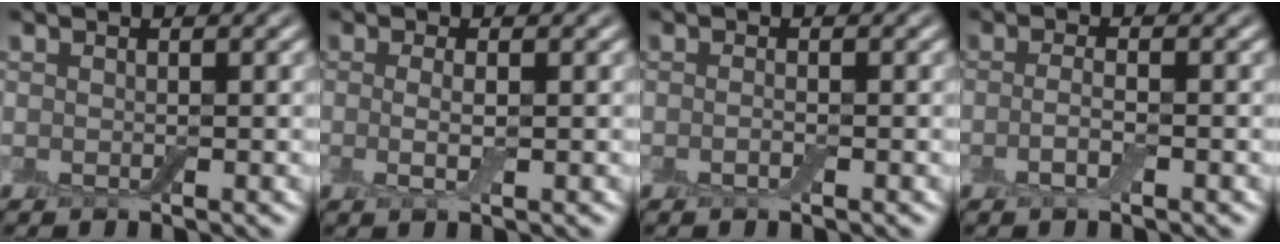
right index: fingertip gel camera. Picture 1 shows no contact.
{"total": 2.0, "force": [-0.2, 0.5, 1.9], "torque": [-0.042, -0.007, -0.005]}
{"total": 0.7, "force": [-0.4, 0.2, 0.6], "torque": [-0.013, -0.002, -0.008]}
{"total": 1.9, "force": [-0.7, 0.5, 1.7], "torque": [-0.036, -0.002, -0.018]}